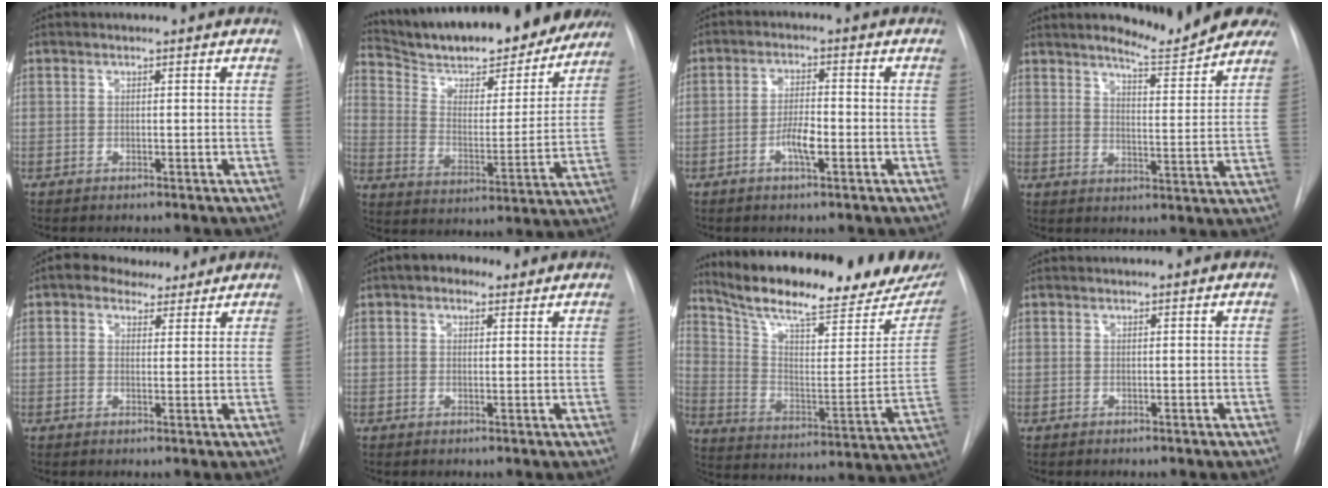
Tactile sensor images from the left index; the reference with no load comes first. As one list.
[{"total": 24.4, "force": [21.9, 5.6, 9.3], "torque": [-0.150, -0.016, 0.310]}, {"total": 4.1, "force": [-1.6, 1.0, 3.6], "torque": [-0.069, 0.003, -0.031]}, {"total": 12.0, "force": [10.8, 1.1, 5.0], "torque": [-0.062, -0.017, 0.137]}, {"total": 5.4, "force": [3.9, 3.0, 2.1], "torque": [-0.033, 0.024, 0.064]}, {"total": 3.7, "force": [2.3, 2.2, 1.9], "torque": [-0.029, 0.019, 0.032]}, {"total": 26.4, "force": [21.9, 4.4, 14.1], "torque": [-0.227, -0.046, 0.308]}, {"total": 0.0}]